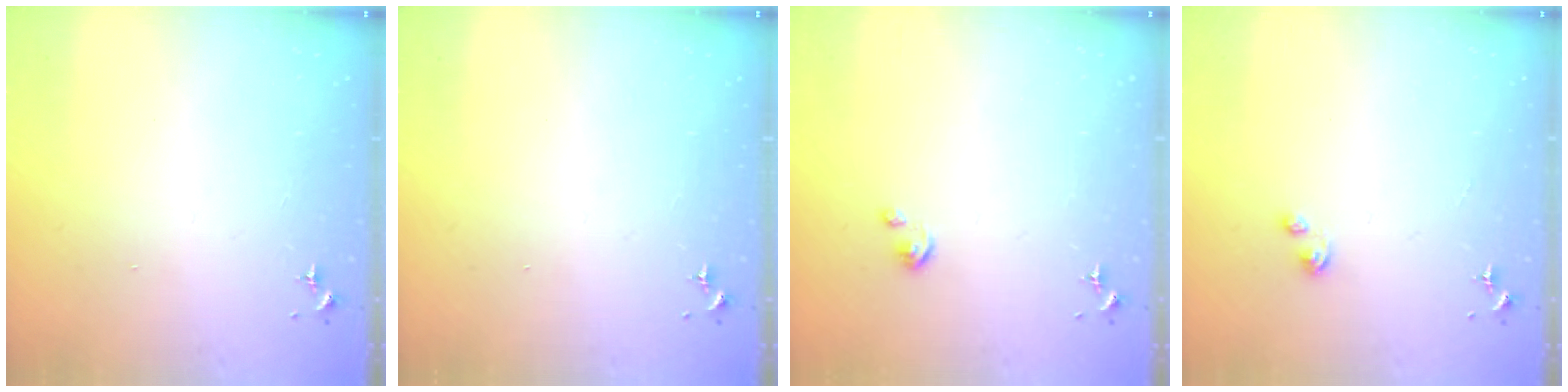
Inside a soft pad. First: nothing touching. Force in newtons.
{"total": 0.0}
{"total": 2.7, "press": 2.7, "slide": 0.3}
{"total": 2.6, "press": 2.6, "slide": 0.2}